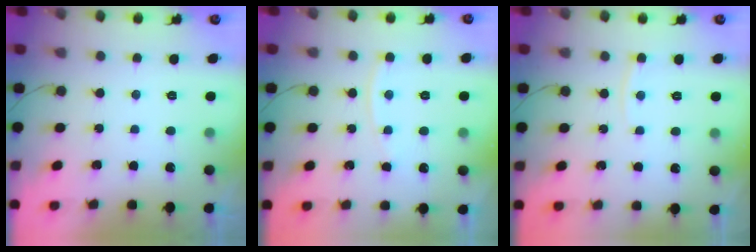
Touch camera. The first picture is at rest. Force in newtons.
{"total": 3.4, "press": 3.4, "slide": 0.4}
{"total": 3.6, "press": 3.6, "slide": 0.5}